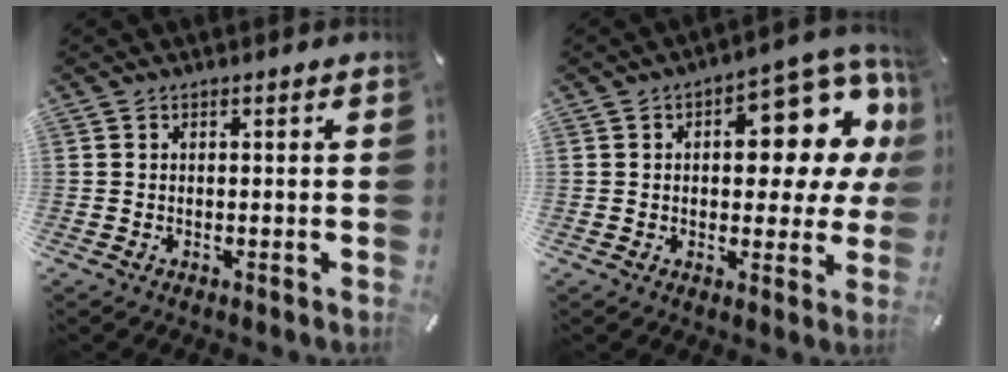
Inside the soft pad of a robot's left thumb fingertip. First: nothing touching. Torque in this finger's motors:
{"motor_torque": [1.88, 1.84, 0.63, -0.57, 0.24]}